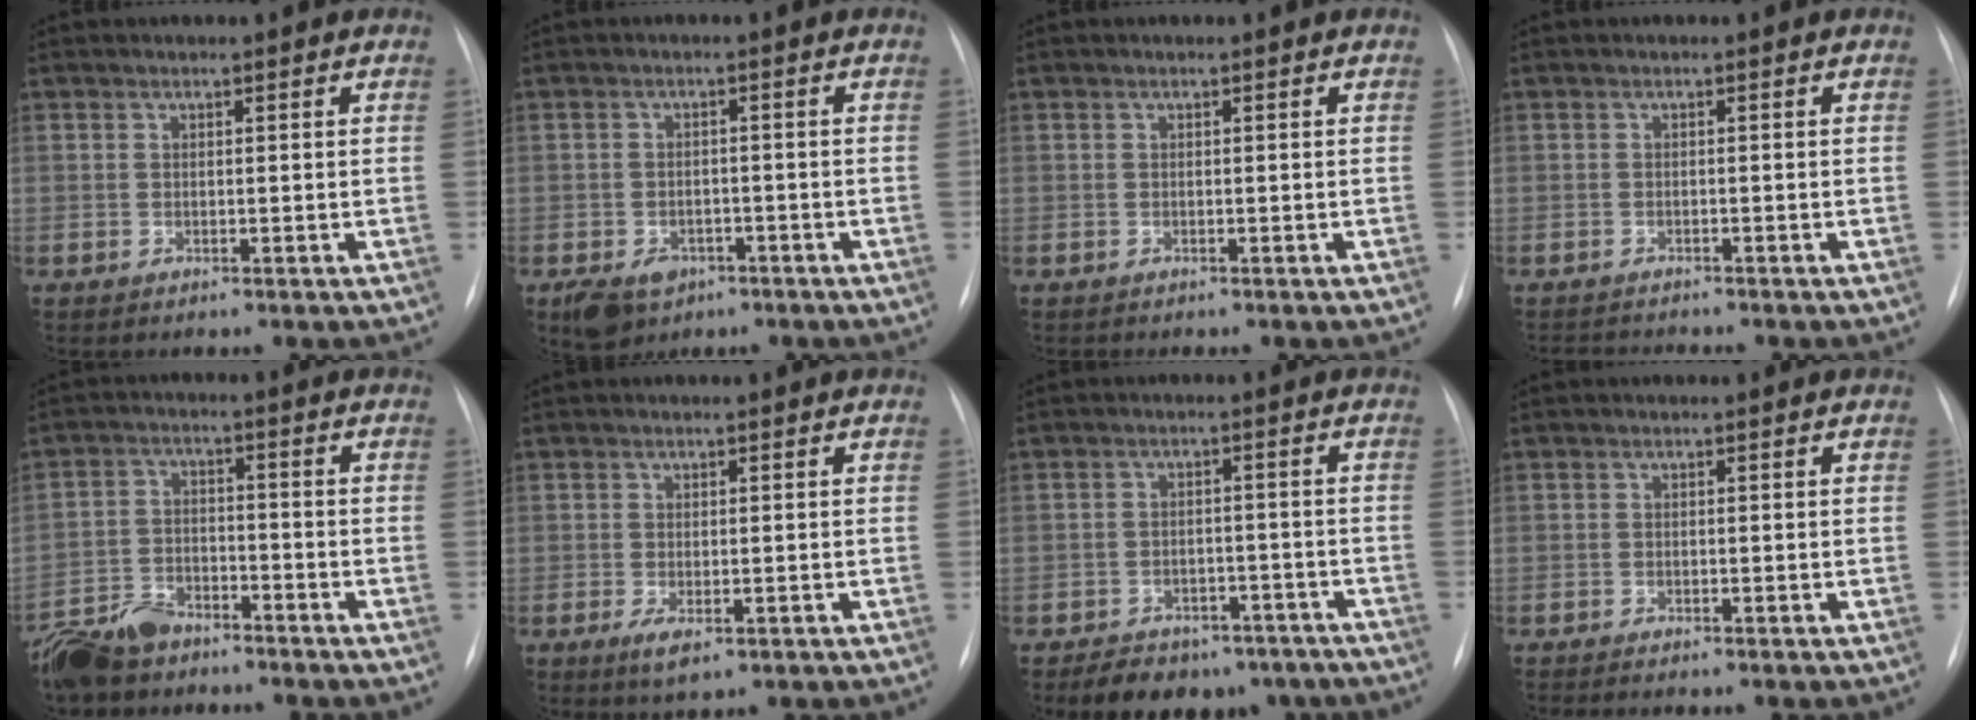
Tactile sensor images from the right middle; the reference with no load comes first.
{"total": 5.8, "force": [-3.3, 4.1, 2.4], "torque": [-0.041, -0.001, -0.043]}
{"total": 0.0}
{"total": 2.9, "force": [-2.9, 0.2, 0.3], "torque": [-0.002, -0.010, -0.044]}
{"total": 7.9, "force": [-6.8, 3.1, 2.5], "torque": [-0.059, -0.017, -0.129]}
{"total": 2.8, "force": [-1.2, 1.0, 2.4], "torque": [-0.041, -0.005, -0.013]}
{"total": 12.0, "force": [-9.1, 6.5, 4.3], "torque": [-0.054, 0.011, -0.113]}
{"total": 2.2, "force": [-1.9, 0.0, 1.1], "torque": [-0.014, -0.006, -0.024]}